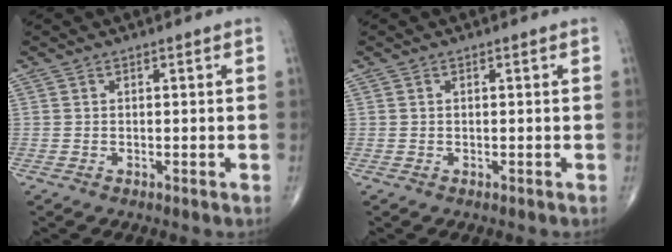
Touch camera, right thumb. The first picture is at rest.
{"total": 0.0}